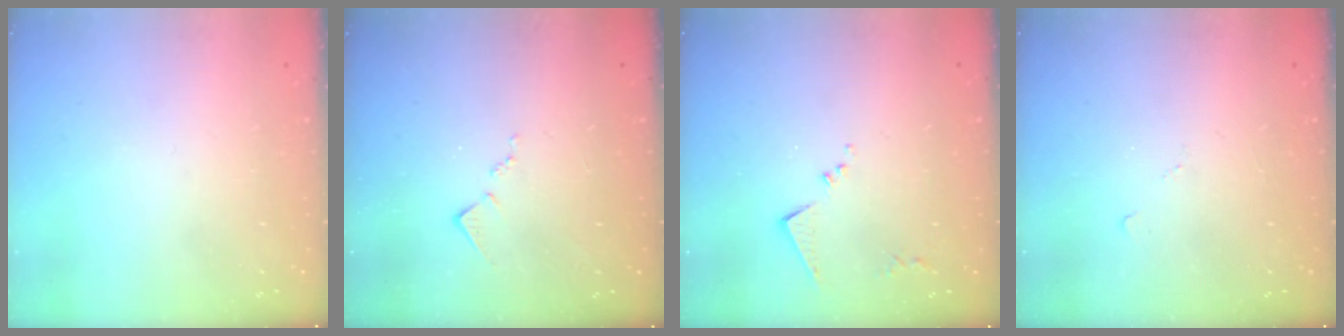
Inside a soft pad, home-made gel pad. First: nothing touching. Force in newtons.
{"total": 8.0, "press": 8.0, "slide": 0.4}
{"total": 6.4, "press": 6.4, "slide": 0.3}
{"total": 5.5, "press": 5.5, "slide": 0.7}